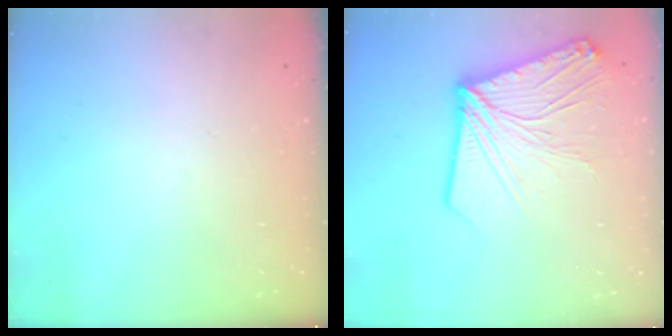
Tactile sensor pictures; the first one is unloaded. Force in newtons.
{"total": 17.4, "press": 17.2, "slide": 2.3}